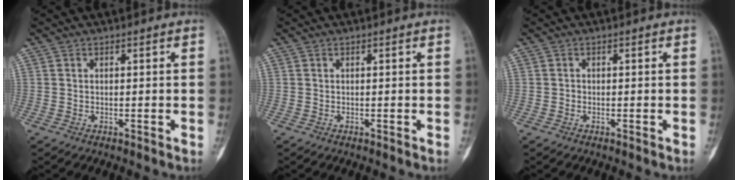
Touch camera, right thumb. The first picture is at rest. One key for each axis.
{"total": 0.0}
{"total": 0.6, "fx": -0.2, "fy": 0.6, "fz": 0.1, "tx": 0.007, "ty": 0.004, "tz": -0.006}